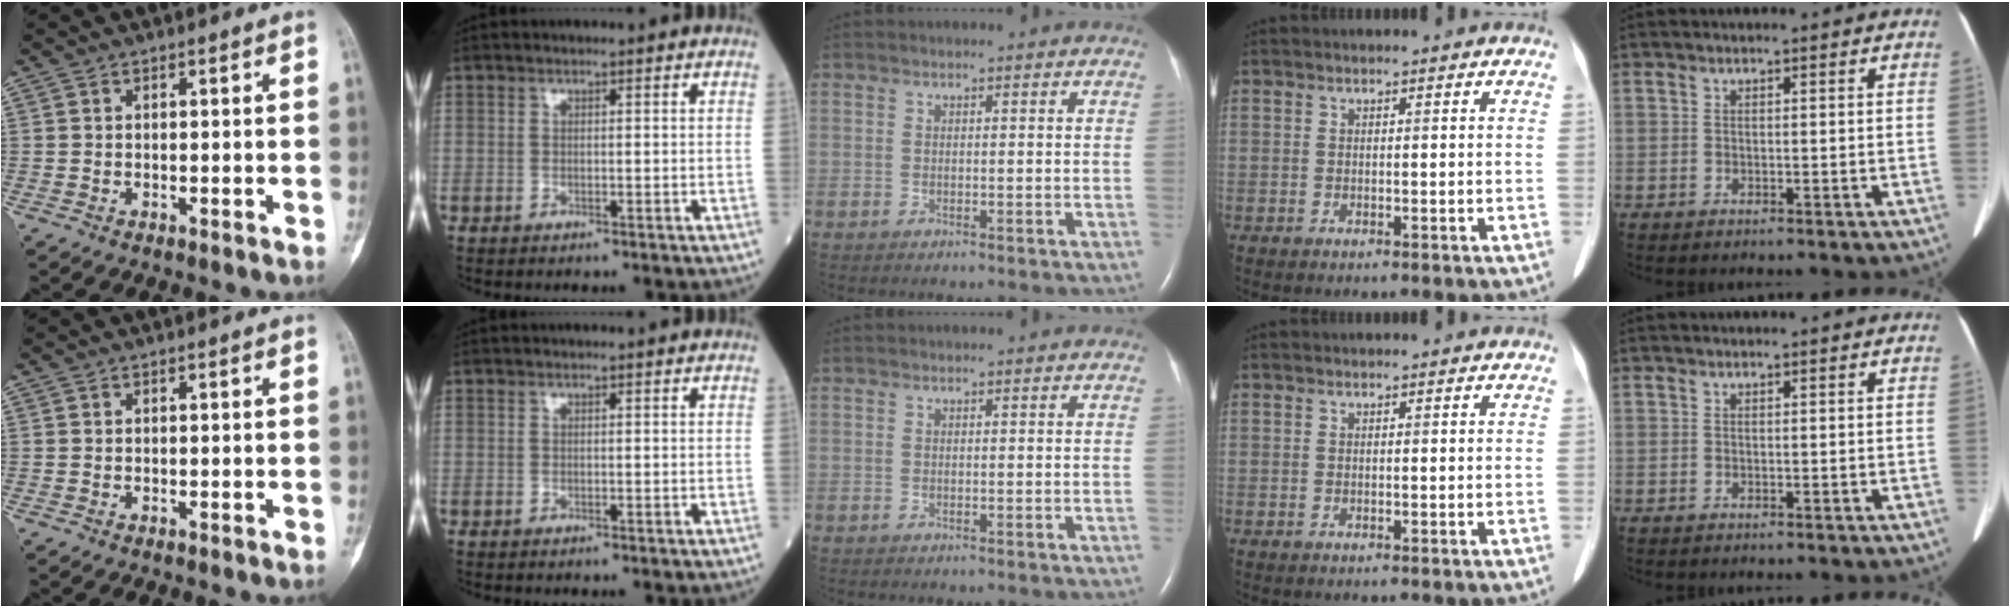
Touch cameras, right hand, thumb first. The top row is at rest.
{}